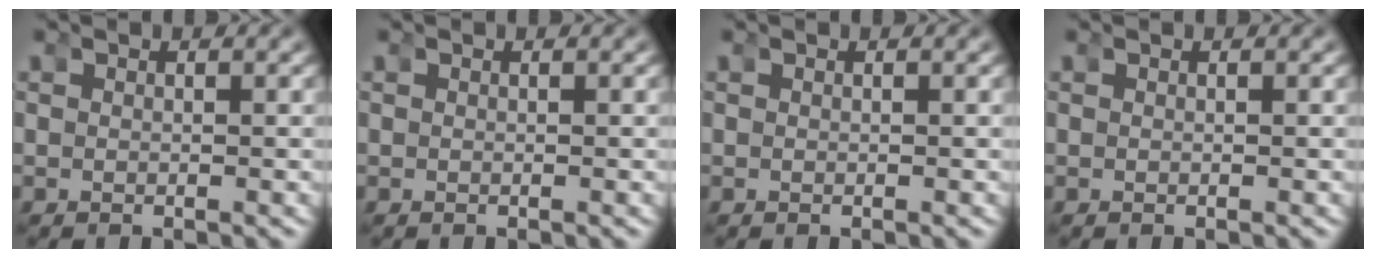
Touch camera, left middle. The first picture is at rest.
{"total": 0.0}
{"total": 0.0}
{"total": 0.0}